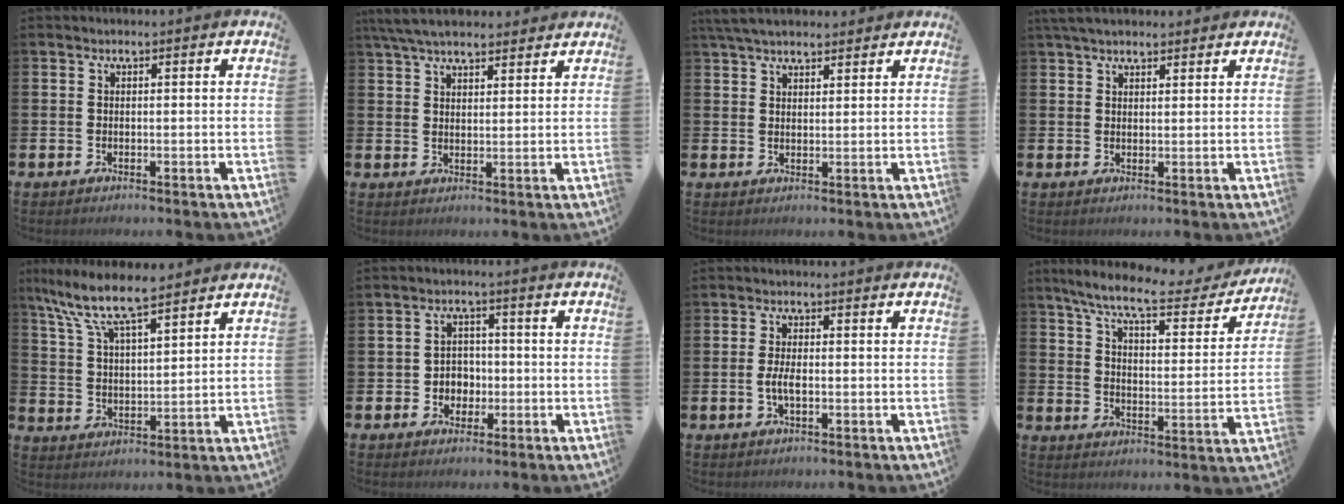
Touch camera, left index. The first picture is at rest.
{"total": 5.8, "force": [5.3, 1.4, 1.7], "torque": [-0.055, -0.009, 0.100]}
{"total": 4.7, "force": [4.2, 1.3, 1.5], "torque": [-0.038, -0.009, 0.079]}
{"total": 3.7, "force": [3.3, 1.2, 1.3], "torque": [-0.031, -0.003, 0.060]}
{"total": 8.9, "force": [7.6, 2.1, 4.2], "torque": [-0.115, -0.030, 0.137]}
{"total": 3.3, "force": [-0.7, 3.0, 1.0], "torque": [-0.021, 0.001, -0.023]}
{"total": 2.5, "force": [-0.5, 1.0, 2.3], "torque": [-0.040, 0.001, -0.011]}
{"total": 8.7, "force": [7.5, 1.5, 4.2], "torque": [-0.111, -0.043, 0.123]}